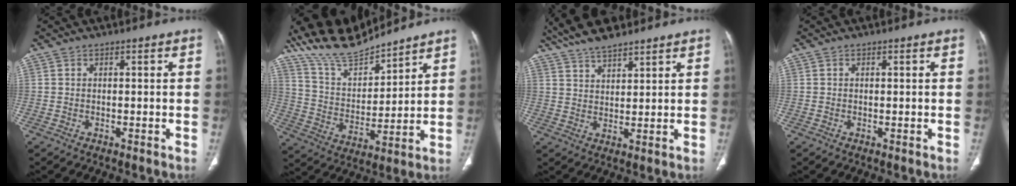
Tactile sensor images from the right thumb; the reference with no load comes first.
{"total": 17.3, "force": [15.7, 4.7, 5.6], "torque": [-0.071, -0.084, 0.298]}
{"total": 9.8, "force": [8.4, 2.5, 4.5], "torque": [-0.070, -0.022, 0.155]}
{"total": 0.0}